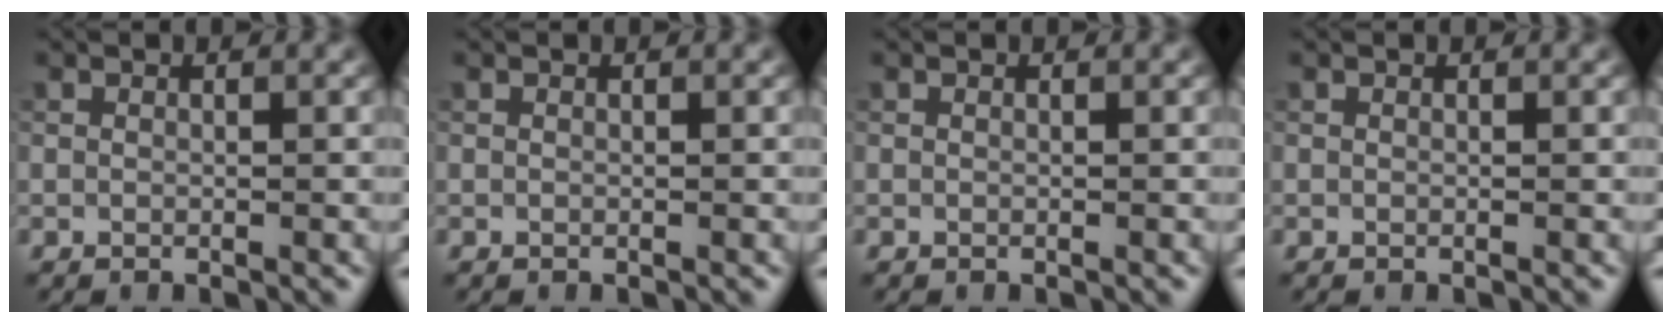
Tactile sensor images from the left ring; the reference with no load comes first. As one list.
[{"total": 0.0}, {"total": 0.0}, {"total": 0.0}]